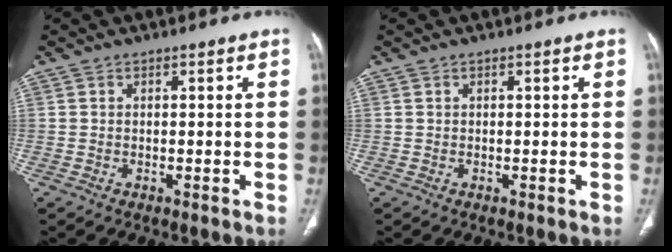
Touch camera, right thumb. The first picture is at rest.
{"total": 0.0}